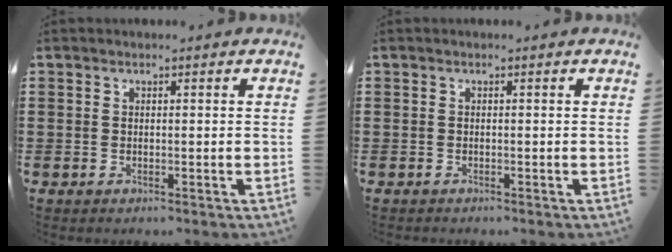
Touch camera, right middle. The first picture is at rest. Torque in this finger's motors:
{"motor_torque": [0.01, -0.01, 0.00, 0.02]}